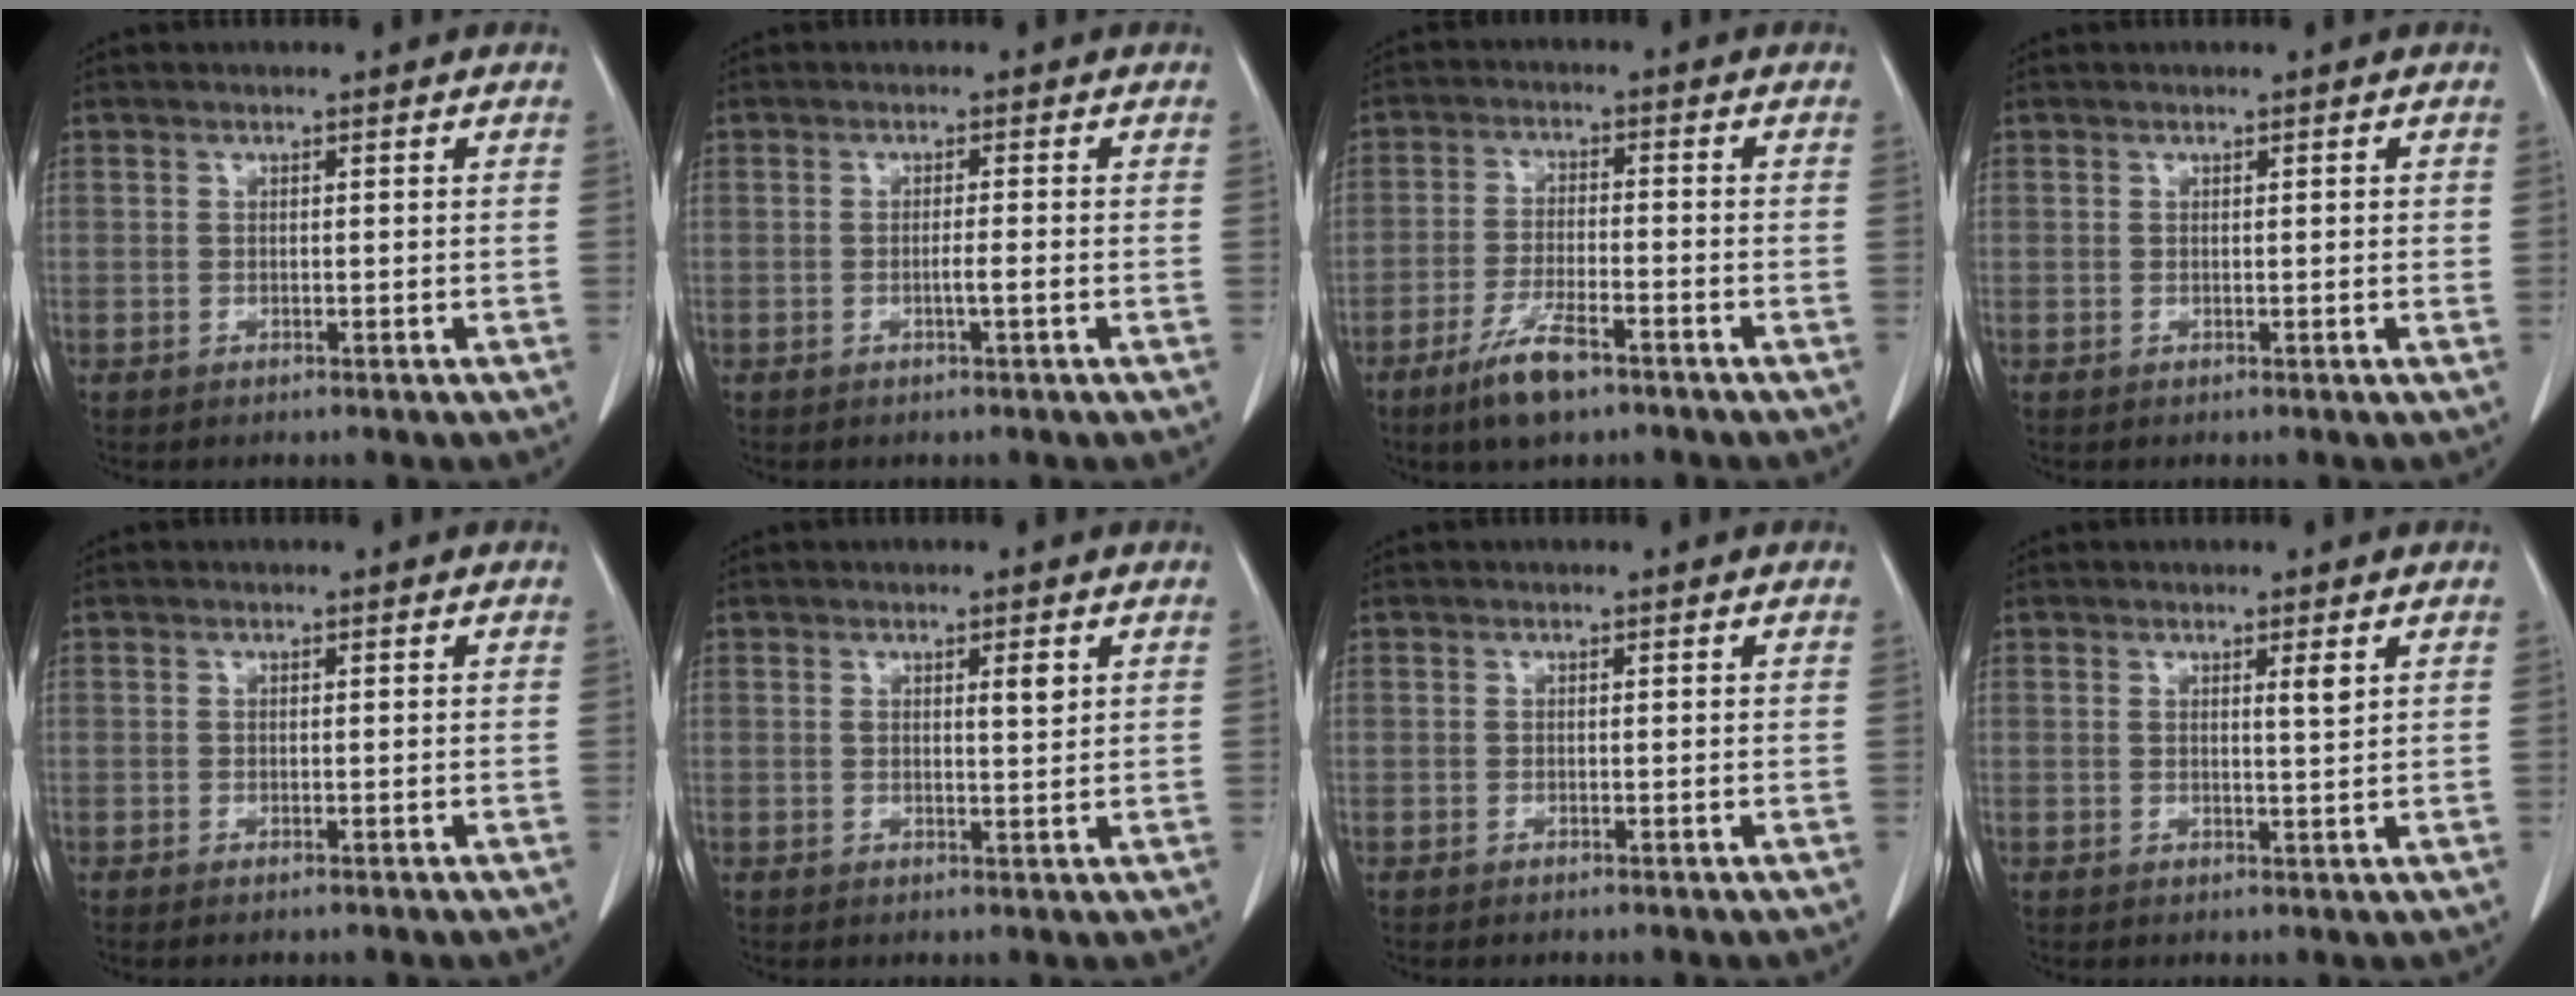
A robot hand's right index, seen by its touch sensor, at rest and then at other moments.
{"total": 1.5, "force": [-0.5, -0.2, 1.4], "torque": [-0.023, 0.000, -0.008]}
{"total": 7.4, "force": [-5.0, 1.5, 5.3], "torque": [-0.107, -0.011, -0.087]}
{"total": 0.7, "force": [0.2, 0.2, 0.6], "torque": [-0.010, 0.001, 0.003]}
{"total": 0.6, "force": [-0.5, 0.1, 0.4], "torque": [-0.011, -0.002, -0.006]}
{"total": 2.2, "force": [0.9, 0.4, 2.0], "torque": [-0.030, -0.003, 0.012]}
{"total": 0.0}
{"total": 1.8, "force": [0.8, -0.1, 1.6], "torque": [-0.028, -0.005, 0.012]}